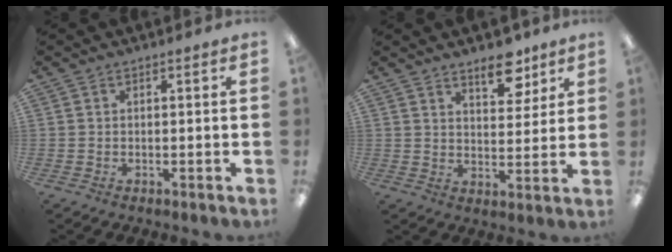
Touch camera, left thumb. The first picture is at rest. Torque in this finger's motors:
{"motor_torque": [0.08, 0.13, -0.06, -0.19, 0.04]}